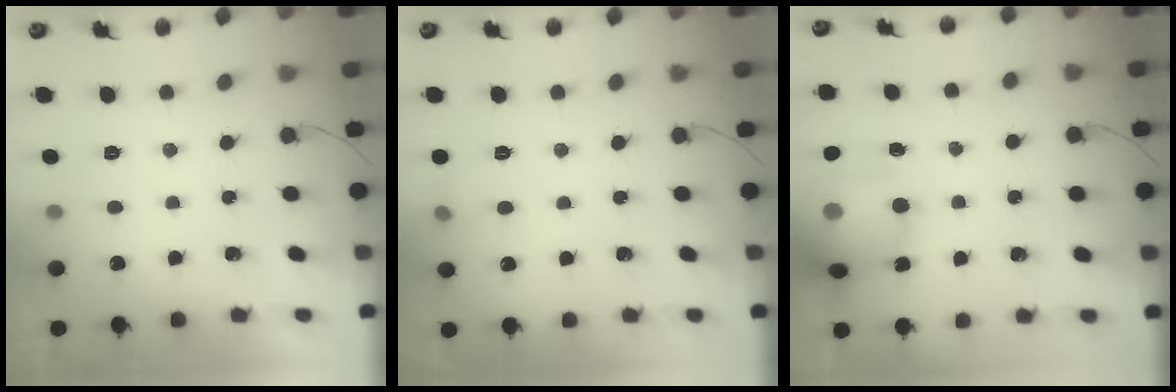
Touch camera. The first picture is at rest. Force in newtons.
{"total": 4.6, "press": 4.4, "slide": 1.4}
{"total": 15.8, "press": 15.7, "slide": 2.3}